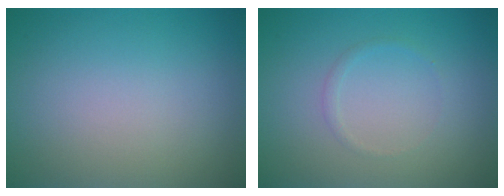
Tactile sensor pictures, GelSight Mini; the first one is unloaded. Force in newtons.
{"total": 0.6, "press": 0.6, "slide": 0.0}